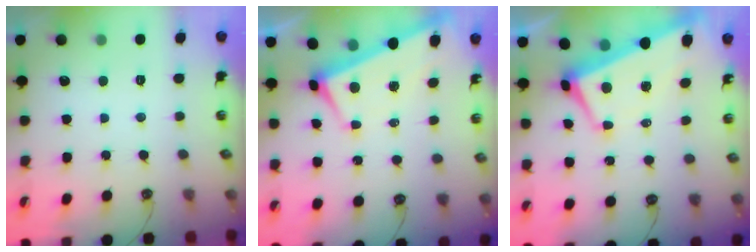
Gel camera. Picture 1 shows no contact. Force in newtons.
{"total": 2.5, "press": 2.3, "slide": 0.9}
{"total": 1.7, "press": 1.1, "slide": 1.3}